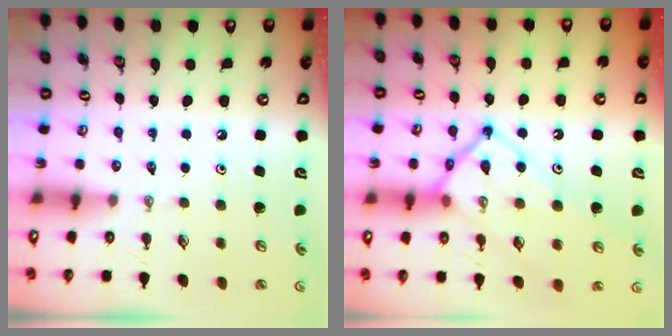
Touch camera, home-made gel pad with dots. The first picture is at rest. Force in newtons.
{"total": 14.5, "press": 14.4, "slide": 1.2}